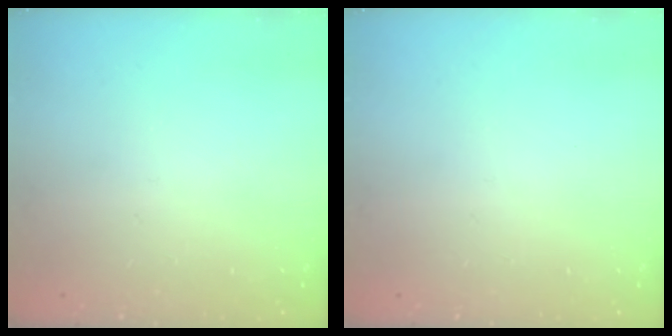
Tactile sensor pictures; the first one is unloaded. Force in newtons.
{"total": 0.0}